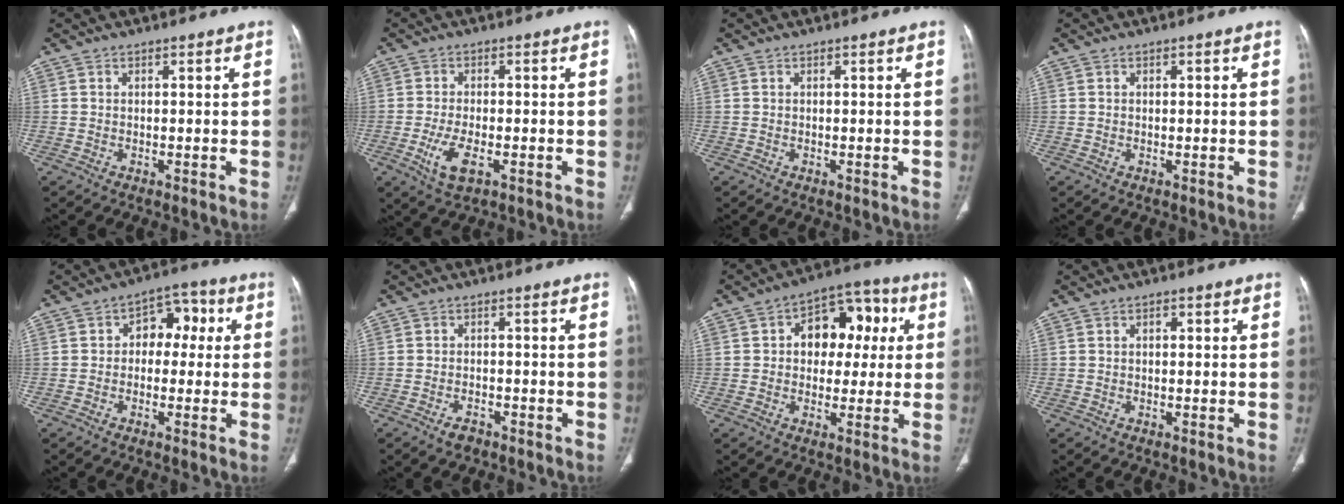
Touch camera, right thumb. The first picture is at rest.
{"total": 6.1, "force": [-2.4, 2.6, 4.9], "torque": [-0.102, 0.002, -0.039]}
{"total": 0.0}
{"total": 0.0}
{"total": 7.4, "force": [0.7, 5.2, 5.1], "torque": [-0.029, 0.026, -0.001]}
{"total": 2.5, "force": [-1.8, 1.3, 1.2], "torque": [-0.021, 0.008, -0.028]}
{"total": 12.7, "force": [2.2, 8.9, 8.9], "torque": [-0.069, 0.024, 0.024]}
{"total": 1.2, "force": [0.4, 0.7, 0.9], "torque": [-0.013, 0.002, 0.006]}